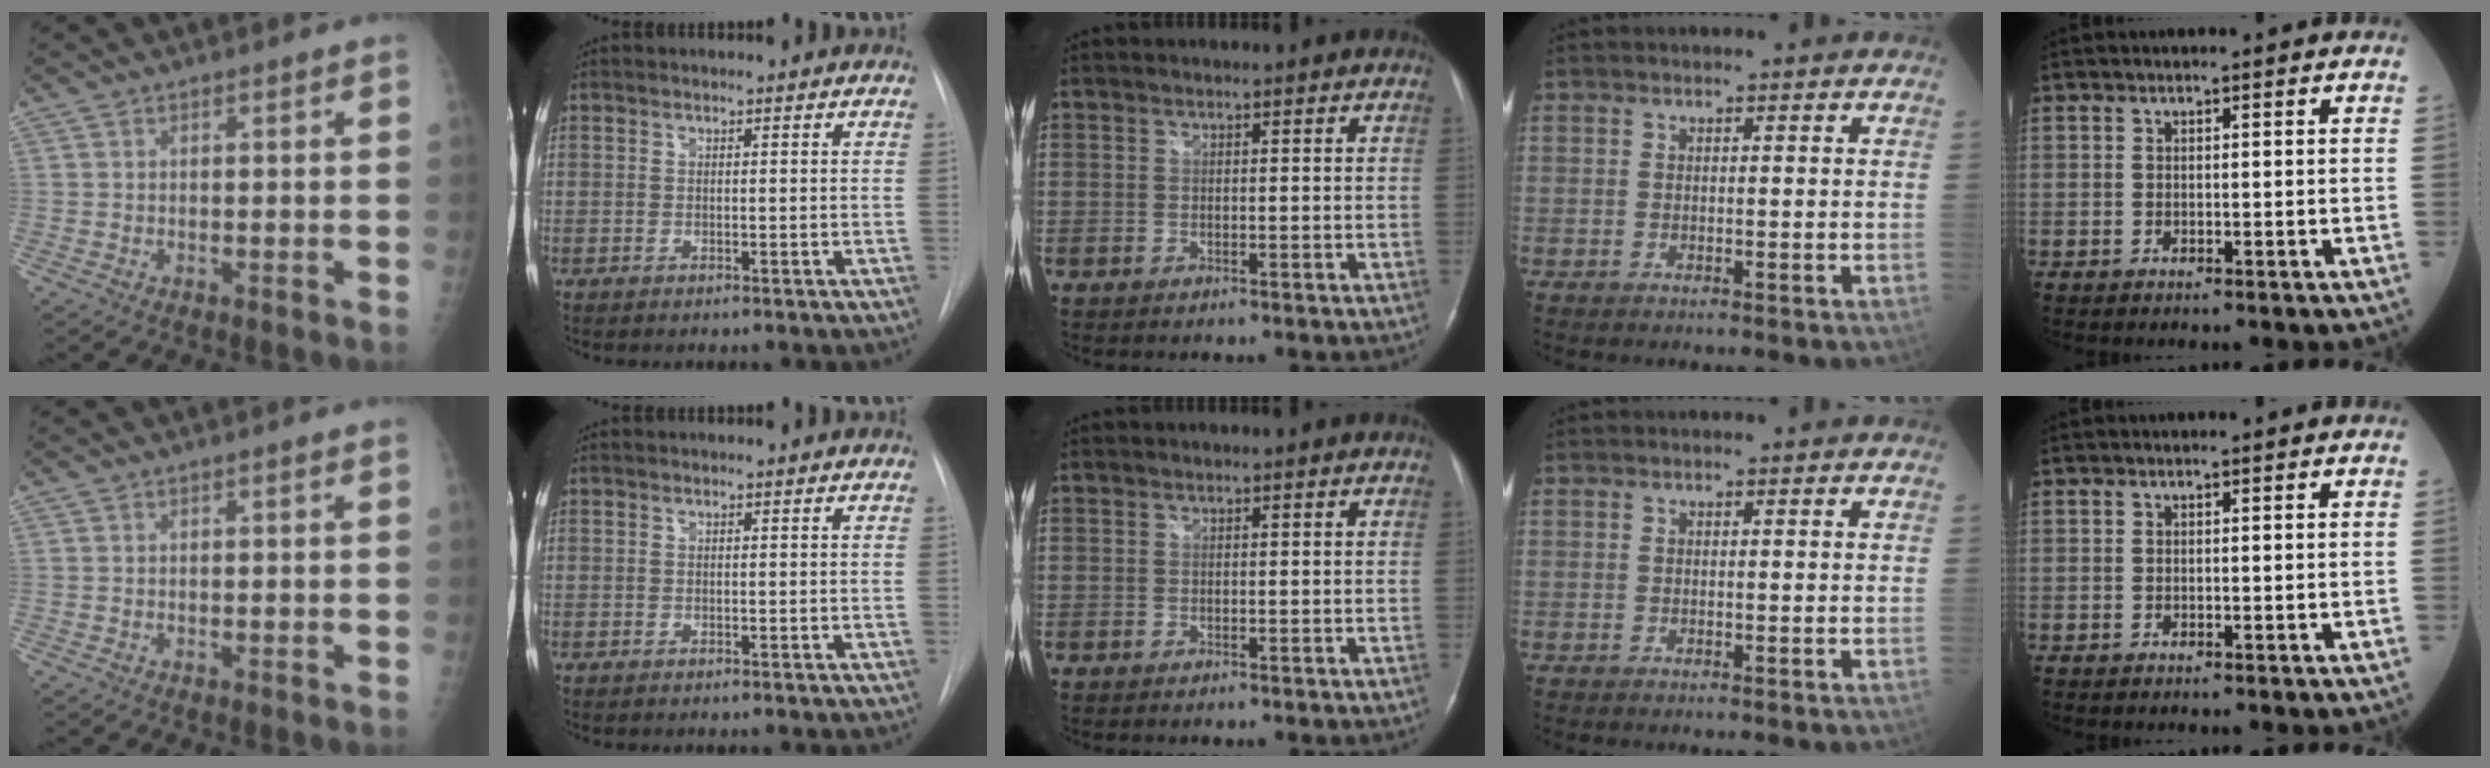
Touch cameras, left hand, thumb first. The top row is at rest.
{}